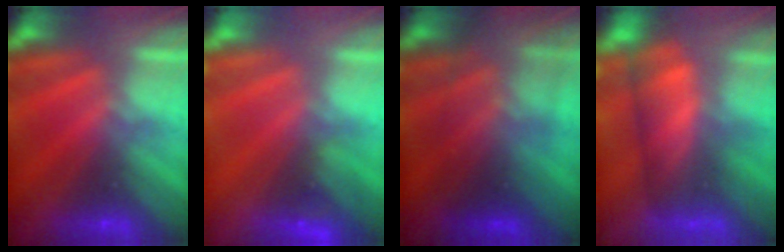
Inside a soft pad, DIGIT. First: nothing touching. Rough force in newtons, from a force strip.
{"total": 2.7}
{"total": 4.8}
{"total": 4.2}